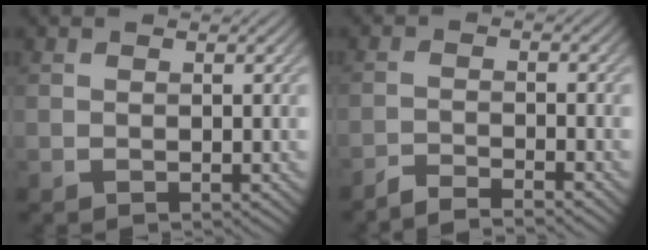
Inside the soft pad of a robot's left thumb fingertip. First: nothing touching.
{"total": 3.4, "force": [-3.0, 0.3, 1.4], "torque": [-0.019, 0.001, -0.066]}